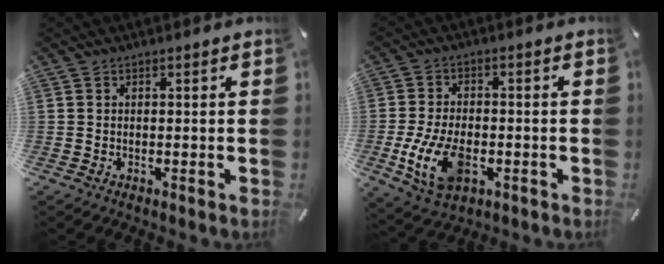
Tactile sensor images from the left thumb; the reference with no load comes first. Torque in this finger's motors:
{"motor_torque": [0.84, 0.96, 0.56, 0.38, 0.16]}